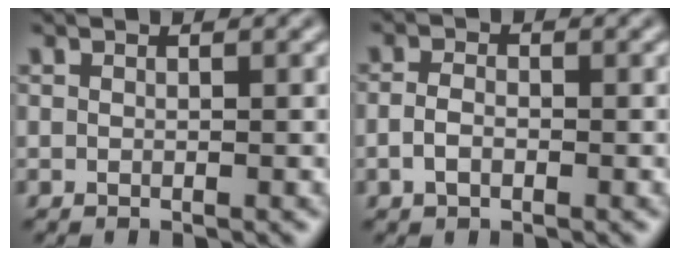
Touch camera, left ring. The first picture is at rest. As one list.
[{"total": 1.7, "force": [-0.6, 1.1, 1.2], "torque": [-0.025, 0.001, -0.015]}]